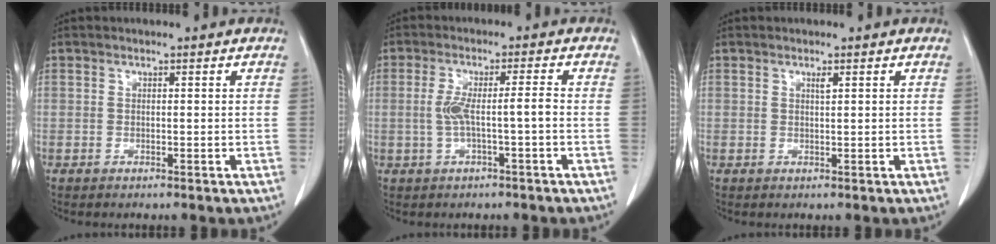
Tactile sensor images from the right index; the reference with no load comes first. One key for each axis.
{"total": 4.8, "fx": -0.8, "fy": 0.0, "fz": 4.7, "tx": -0.095, "ty": 0.014, "tz": -0.011}
{"total": 0.7, "fx": 0.4, "fy": 0.0, "fz": 0.5, "tx": -0.011, "ty": -0.002, "tz": 0.008}